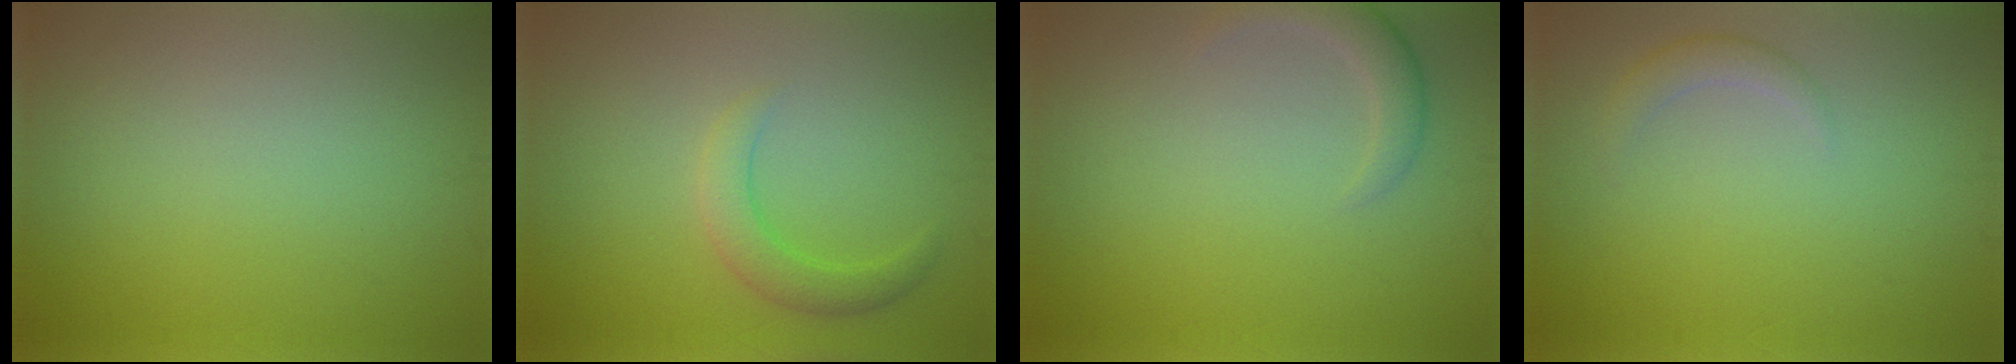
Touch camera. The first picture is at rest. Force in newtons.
{"total": 2.6, "press": 2.6, "slide": 0.1}
{"total": 2.2, "press": 2.2, "slide": 0.2}
{"total": 1.5, "press": 1.5, "slide": 0.1}